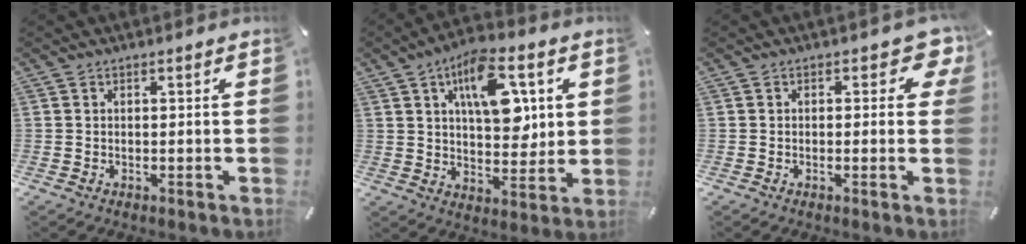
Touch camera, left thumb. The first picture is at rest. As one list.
[{"total": 15.4, "force": [5.6, 8.6, 11.5], "torque": [-0.160, -0.007, 0.096]}, {"total": 4.8, "force": [1.6, 2.7, 3.6], "torque": [-0.033, -0.005, 0.020]}]